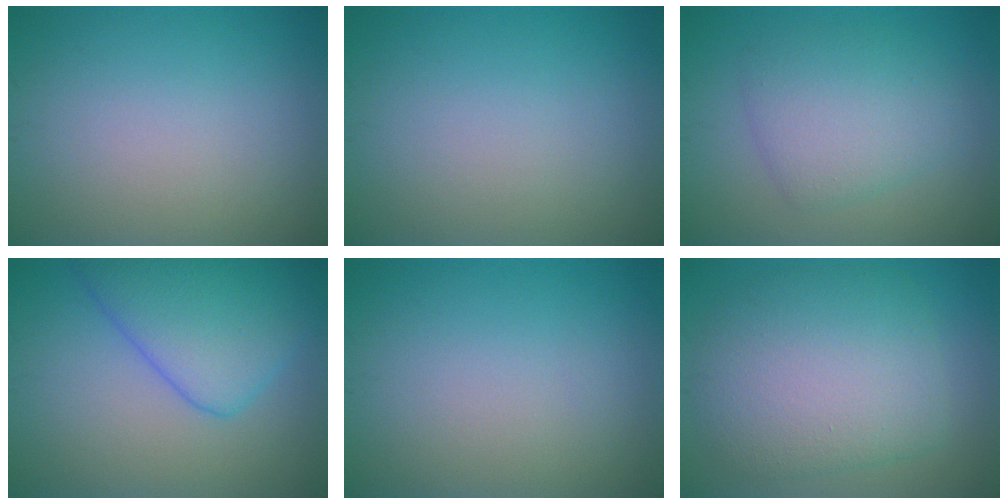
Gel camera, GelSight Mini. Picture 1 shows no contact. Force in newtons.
{"total": 0.0}
{"total": 4.4, "press": 4.4, "slide": 0.2}
{"total": 7.0, "press": 7.0, "slide": 0.3}
{"total": 0.0}
{"total": 8.2, "press": 8.2, "slide": 0.3}